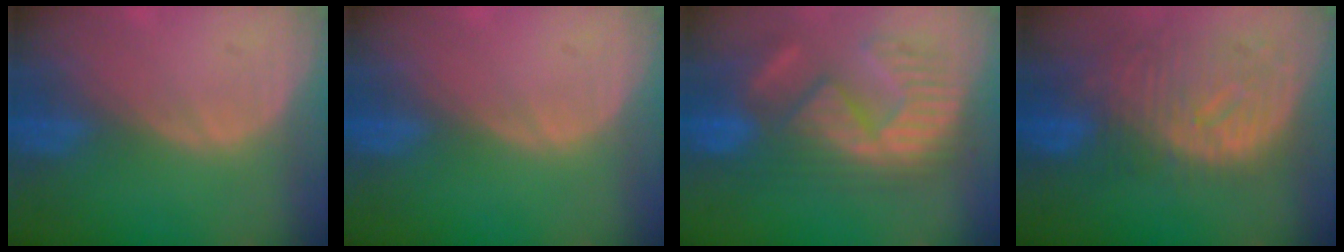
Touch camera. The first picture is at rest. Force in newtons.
{"total": 0.0}
{"total": 11.3, "press": 10.9, "slide": 3.2}
{"total": 11.1, "press": 9.8, "slide": 5.2}